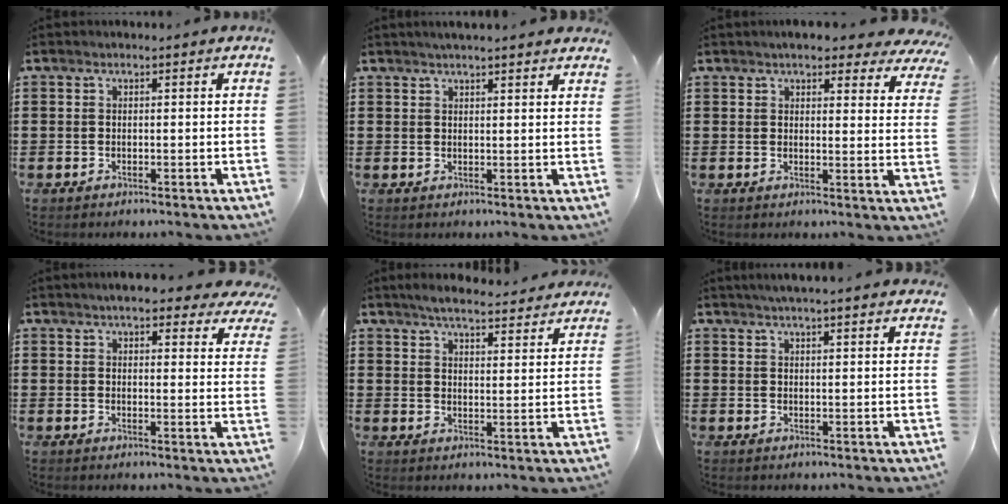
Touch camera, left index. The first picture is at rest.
{"total": 2.1, "force": [1.9, 0.1, 0.8], "torque": [-0.020, 0.001, 0.036]}
{"total": 5.2, "force": [4.6, 0.9, 2.3], "torque": [-0.043, -0.015, 0.080]}
{"total": 5.5, "force": [4.8, 0.8, 2.5], "torque": [-0.048, -0.013, 0.083]}
{"total": 5.0, "force": [4.7, 0.2, 1.7], "torque": [-0.049, -0.019, 0.083]}
{"total": 2.8, "force": [2.6, -0.2, 0.9], "torque": [-0.025, -0.003, 0.048]}